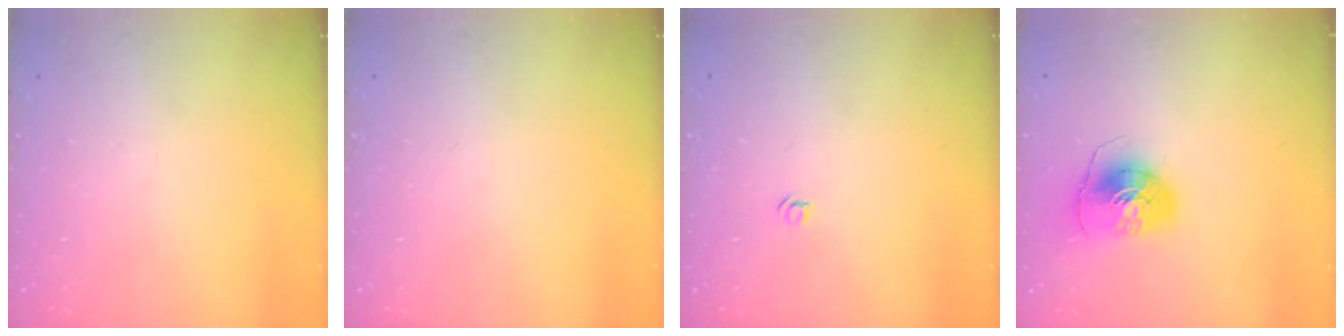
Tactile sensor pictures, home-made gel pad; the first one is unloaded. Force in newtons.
{"total": 0.0}
{"total": 3.2, "press": 3.2, "slide": 0.3}
{"total": 8.2, "press": 8.1, "slide": 0.8}